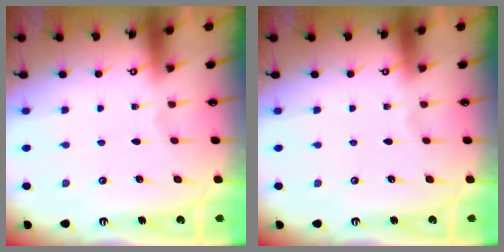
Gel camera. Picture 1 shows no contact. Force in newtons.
{"total": 0.0}